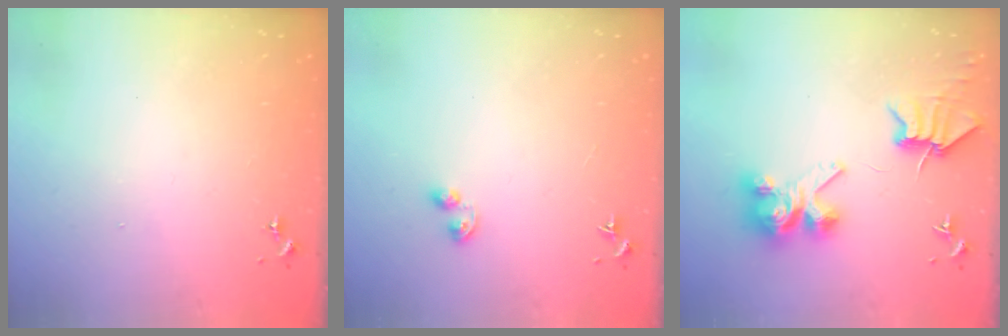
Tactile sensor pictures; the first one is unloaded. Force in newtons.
{"total": 4.0, "press": 4.0, "slide": 0.4}
{"total": 8.7, "press": 8.6, "slide": 1.2}